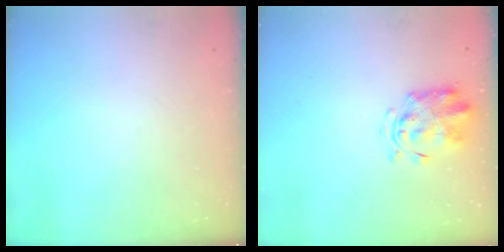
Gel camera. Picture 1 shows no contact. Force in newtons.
{"total": 2.9, "press": 2.9, "slide": 0.7}